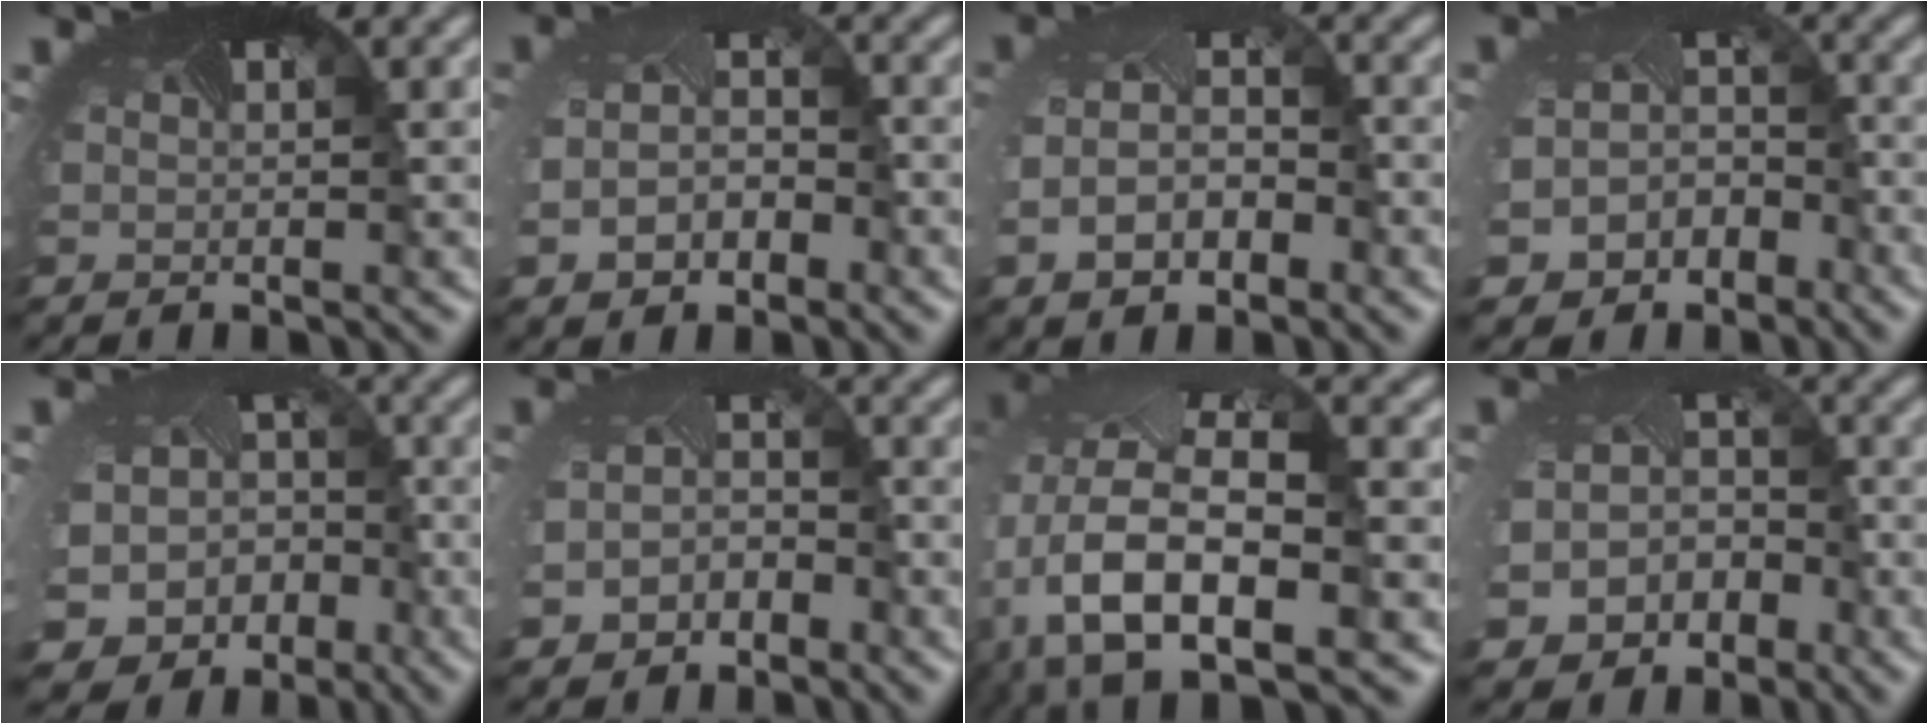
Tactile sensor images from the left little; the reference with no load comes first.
{"total": 3.7, "force": [-1.4, 2.5, 2.4], "torque": [-0.066, -0.009, -0.026]}
{"total": 4.4, "force": [-1.5, 2.7, 3.2], "torque": [-0.079, -0.008, -0.031]}
{"total": 5.7, "force": [-3.7, 4.1, 1.5], "torque": [-0.031, -0.026, -0.049]}
{"total": 13.4, "force": [-7.2, 10.6, 4.0], "torque": [-0.096, -0.074, -0.086]}
{"total": 4.0, "force": [-2.6, 2.8, 1.3], "torque": [-0.043, -0.024, -0.041]}
{"total": 12.2, "force": [-4.3, 6.9, 9.1], "torque": [-0.213, -0.016, -0.071]}
{"total": 6.5, "force": [-3.4, 5.1, 2.2], "torque": [-0.043, -0.028, -0.043]}